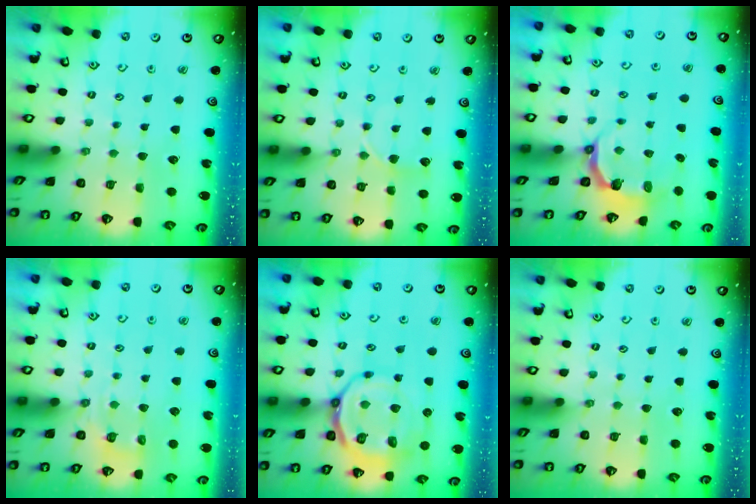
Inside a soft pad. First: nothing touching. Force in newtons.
{"total": 3.5, "press": 3.5, "slide": 0.5}
{"total": 4.6, "press": 3.0, "slide": 3.5}
{"total": 3.6, "press": 3.1, "slide": 1.8}
{"total": 15.0, "press": 14.9, "slide": 1.8}
{"total": 0.0}